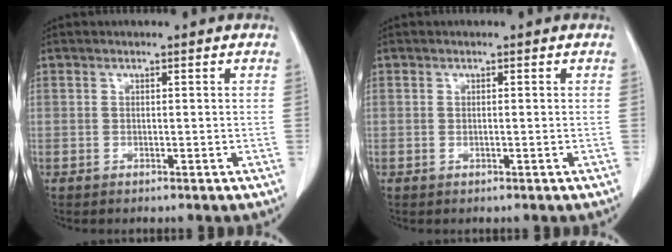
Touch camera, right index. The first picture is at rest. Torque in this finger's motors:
{"motor_torque": [0.05, -0.01, 0.00, 0.01]}